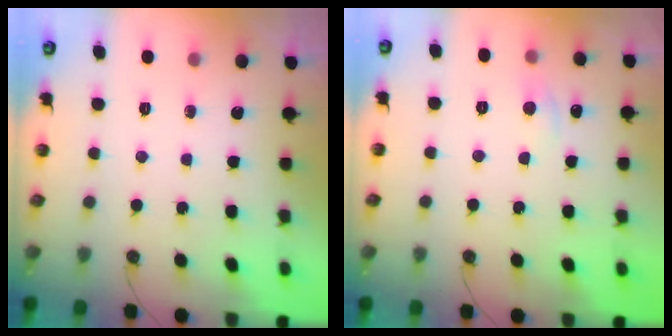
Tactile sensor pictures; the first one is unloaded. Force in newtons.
{"total": 0.9, "press": 0.7, "slide": 0.6}